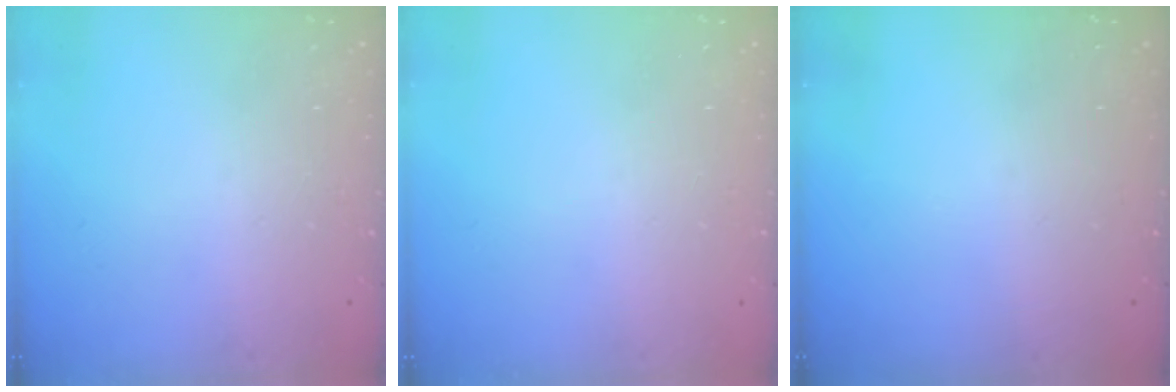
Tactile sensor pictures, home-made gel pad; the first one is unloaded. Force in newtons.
{"total": 0.0}
{"total": 0.0}